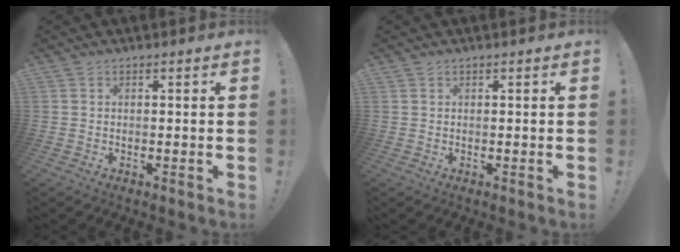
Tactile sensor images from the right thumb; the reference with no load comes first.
{"total": 0.0}